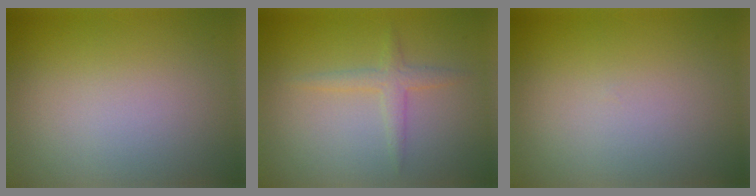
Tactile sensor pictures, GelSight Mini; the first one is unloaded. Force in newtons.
{"total": 1.7, "press": 1.7, "slide": 0.1}
{"total": 0.0}